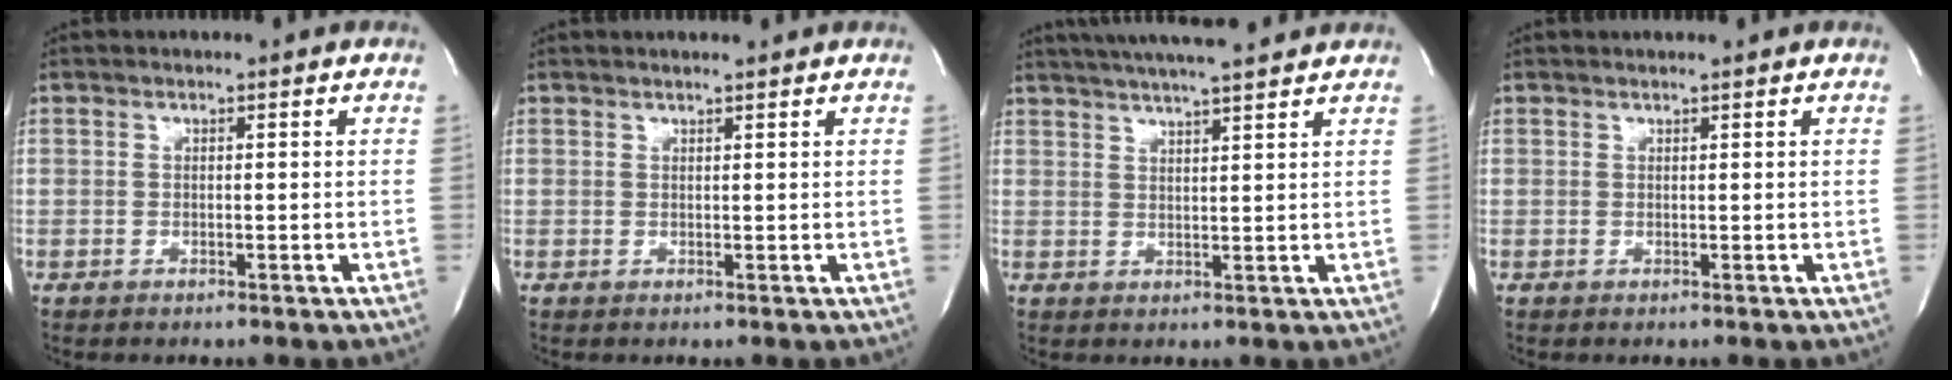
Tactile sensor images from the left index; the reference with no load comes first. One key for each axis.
{"total": 1.9, "fx": 1.7, "fy": 0.1, "fz": 0.8, "tx": -0.011, "ty": 0.008, "tz": 0.025}
{"total": 12.1, "fx": 10.6, "fy": 0.9, "fz": 5.8, "tx": -0.100, "ty": 0.021, "tz": 0.153}
{"total": 0.8, "fx": 0.7, "fy": 0.0, "fz": 0.4, "tx": -0.005, "ty": 0.002, "tz": 0.013}